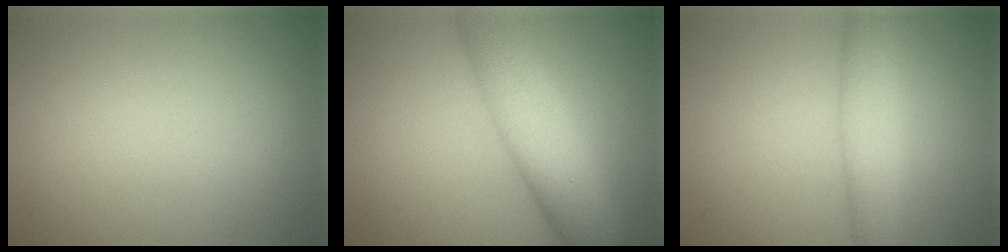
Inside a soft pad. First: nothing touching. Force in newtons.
{"total": 9.1, "press": 9.1, "slide": 0.5}
{"total": 3.5, "press": 3.5, "slide": 0.1}